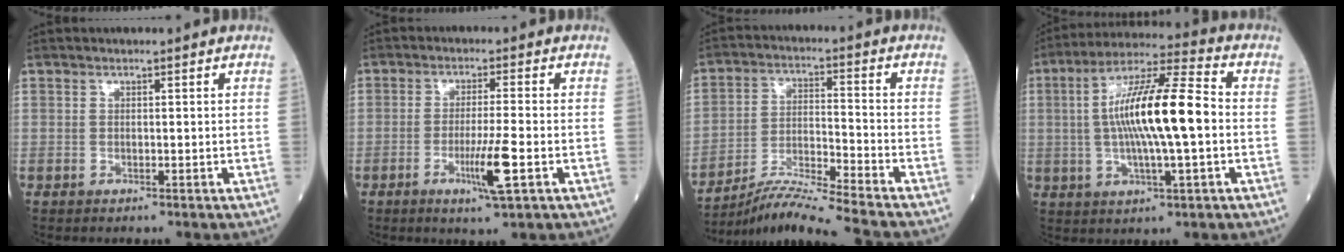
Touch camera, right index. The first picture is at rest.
{"total": 6.3, "force": [-2.3, -0.4, 5.8], "torque": [-0.104, -0.015, -0.041]}
{"total": 12.3, "force": [-11.1, -1.8, 4.9], "torque": [-0.088, -0.009, -0.196]}
{"total": 14.9, "force": [-0.2, 1.8, 14.8], "torque": [-0.269, 0.015, -0.008]}